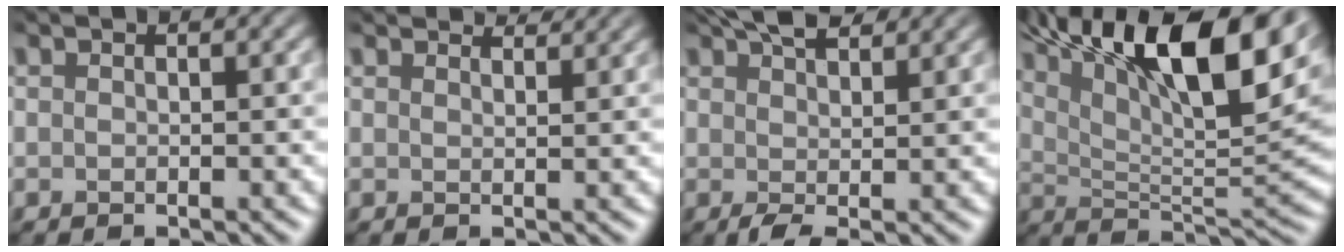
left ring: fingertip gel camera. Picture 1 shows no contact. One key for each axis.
{"total": 3.5, "fx": 3.3, "fy": 0.3, "fz": 0.9, "tx": -0.014, "ty": 0.005, "tz": 0.038}
{"total": 4.4, "fx": 2.4, "fy": 1.4, "fz": 3.4, "tx": -0.058, "ty": 0.005, "tz": 0.042}
{"total": 16.1, "fx": 8.5, "fy": 5.4, "fz": 12.5, "tx": -0.206, "ty": 0.026, "tz": 0.144}